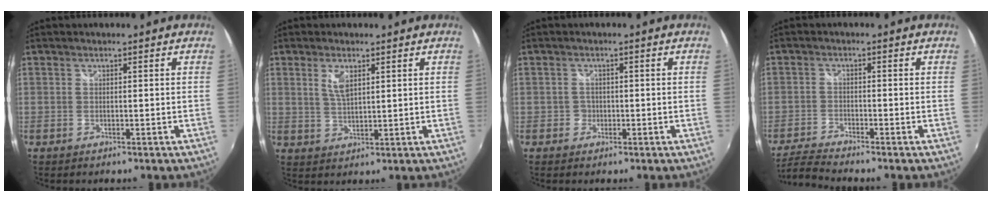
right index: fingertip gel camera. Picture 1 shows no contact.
{"total": 4.0, "force": [1.8, 1.6, 3.2], "torque": [-0.058, -0.002, 0.034]}
{"total": 1.8, "force": [-0.8, 1.7, 0.1], "torque": [-0.001, 0.001, -0.012]}
{"total": 5.4, "force": [-5.1, -0.4, 1.5], "torque": [-0.049, -0.017, -0.102]}